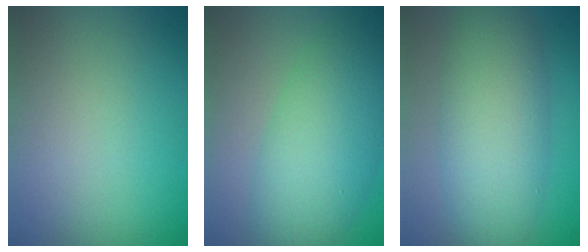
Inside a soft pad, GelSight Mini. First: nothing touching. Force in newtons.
{"total": 7.5, "press": 7.5, "slide": 0.2}
{"total": 7.2, "press": 7.2, "slide": 0.3}